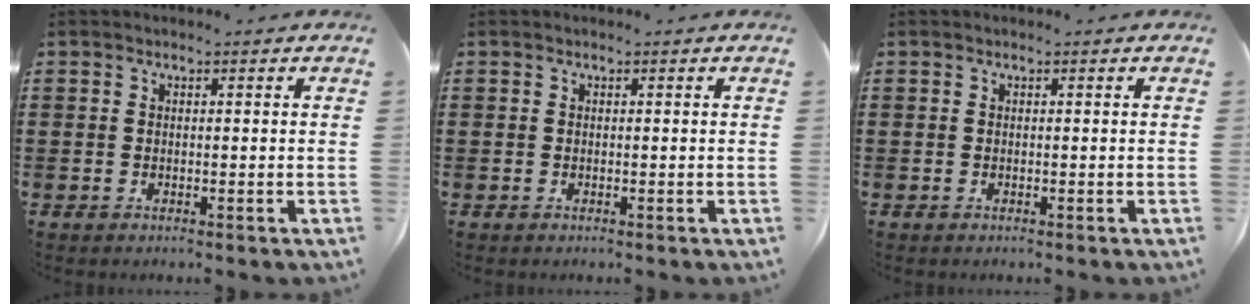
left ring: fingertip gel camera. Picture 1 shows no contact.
{"total": 0.0}
{"total": 0.0}